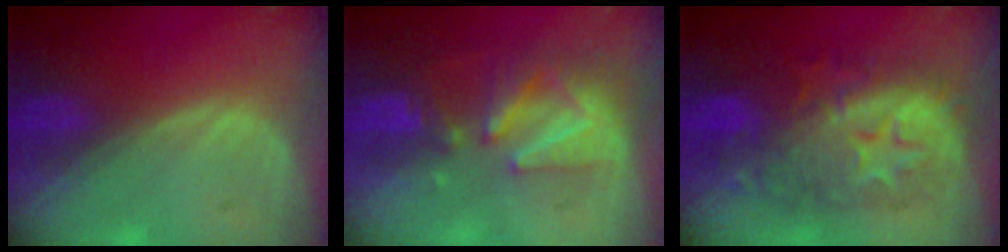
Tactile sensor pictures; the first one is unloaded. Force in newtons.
{"total": 8.6, "press": 8.0, "slide": 3.1}
{"total": 10.3, "press": 10.2, "slide": 0.7}